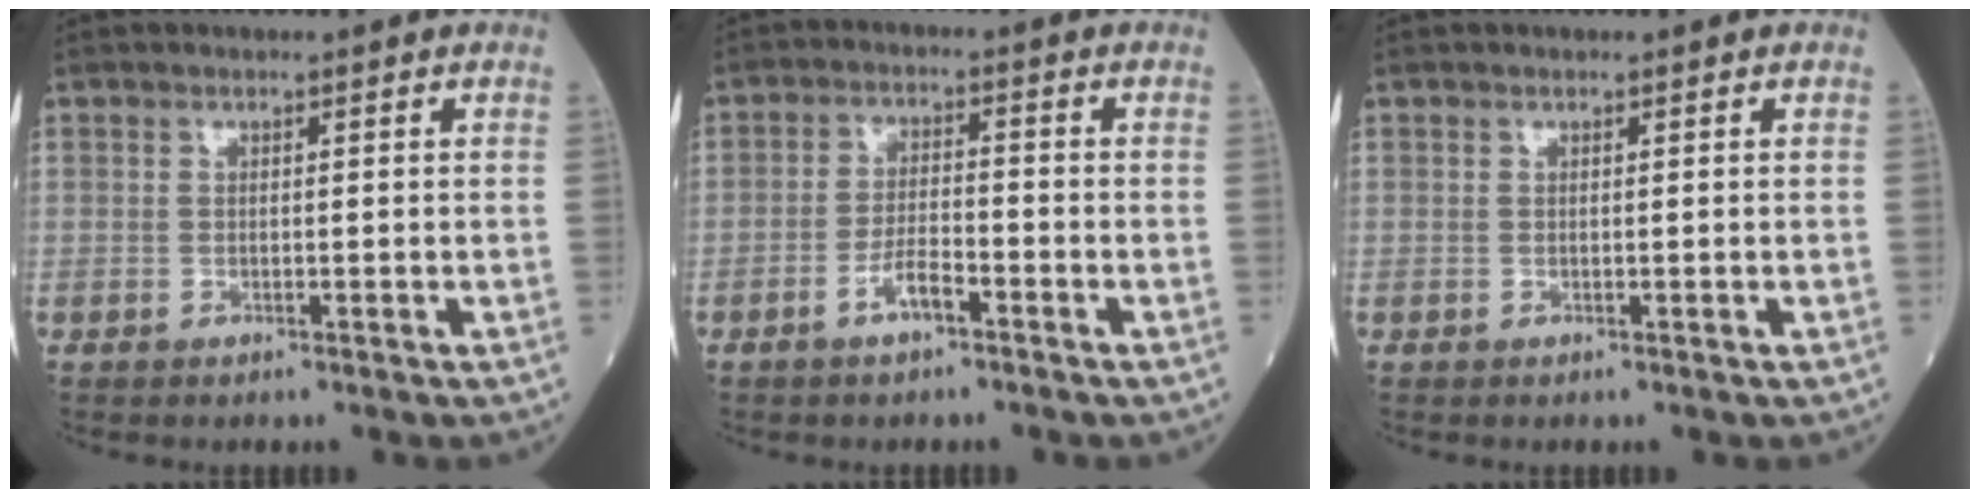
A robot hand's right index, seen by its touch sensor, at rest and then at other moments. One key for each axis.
{"total": 4.1, "fx": -2.5, "fy": 1.0, "fz": 3.1, "tx": -0.062, "ty": 0.004, "tz": -0.050}
{"total": 0.0}